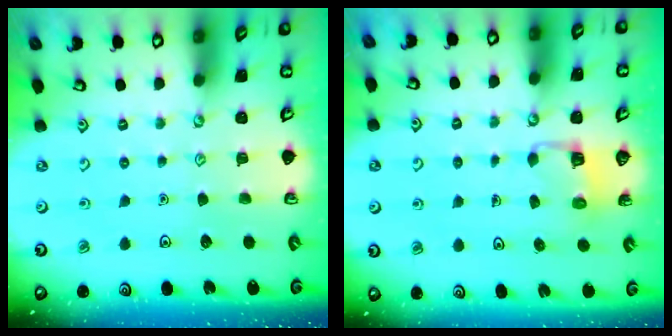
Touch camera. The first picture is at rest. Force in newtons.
{"total": 2.8, "press": 2.8, "slide": 0.2}